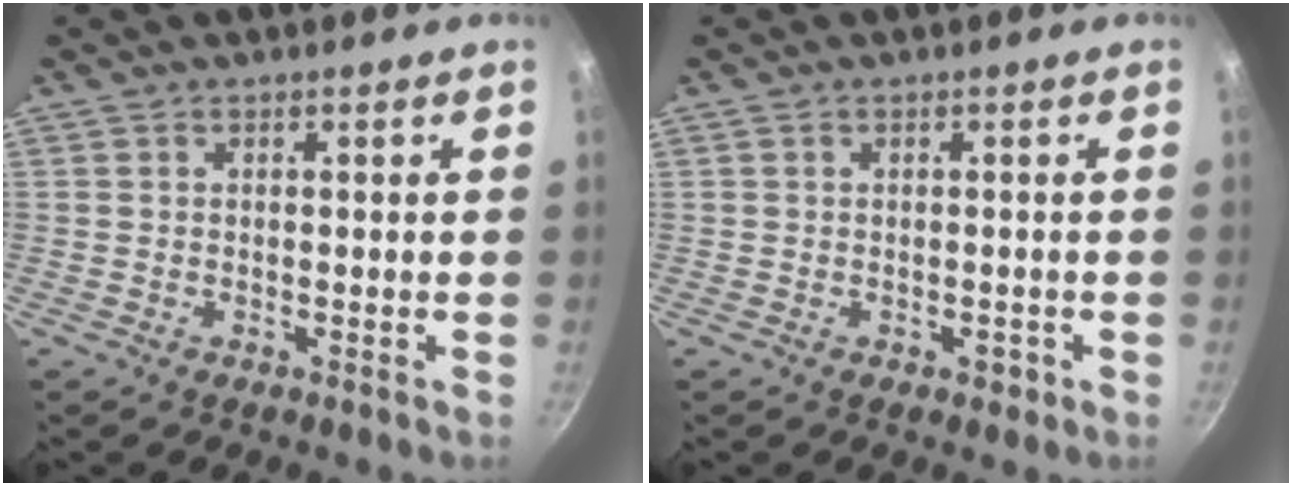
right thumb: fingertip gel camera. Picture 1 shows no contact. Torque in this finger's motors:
{"motor_torque": [-0.47, -0.26, -0.19, 0.02, -0.01]}